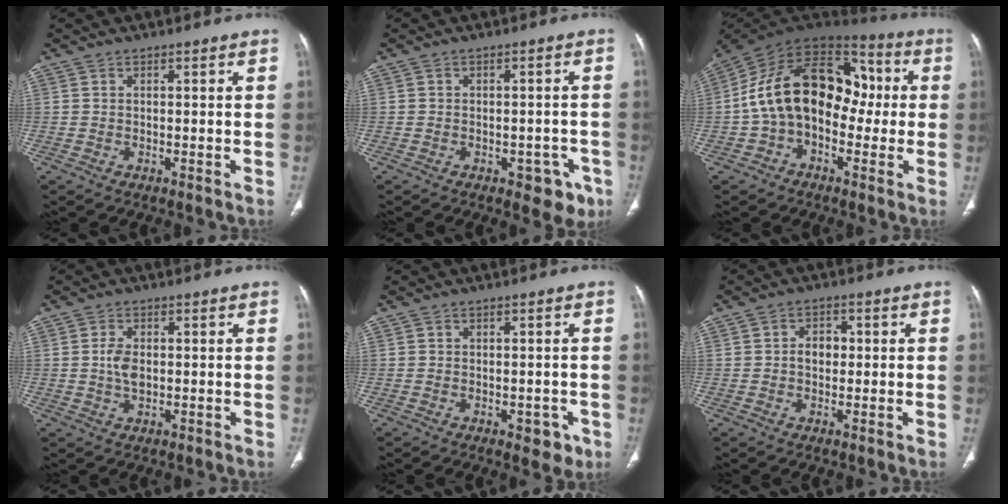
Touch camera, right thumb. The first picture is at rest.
{"total": 5.6, "force": [-2.8, 3.5, 3.3], "torque": [-0.007, 0.014, -0.032]}
{"total": 19.1, "force": [-0.9, 13.1, 13.9], "torque": [-0.200, 0.057, -0.028]}
{"total": 3.5, "force": [0.0, 2.2, 2.8], "torque": [-0.053, 0.002, -0.001]}
{"total": 3.8, "force": [-1.7, 2.5, 2.3], "torque": [-0.003, 0.006, -0.018]}
{"total": 3.3, "force": [0.0, 2.6, 2.1], "torque": [-0.018, 0.010, -0.004]}